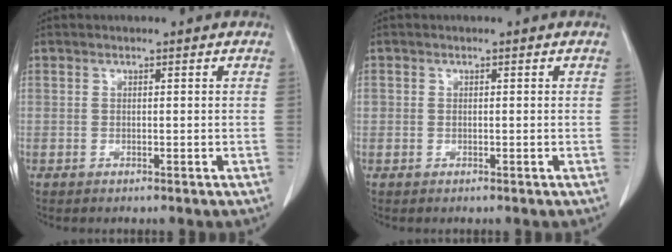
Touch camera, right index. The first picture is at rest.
{"total": 0.6, "force": [0.1, 0.6, 0.1], "torque": [0.006, 0.008, 0.003]}